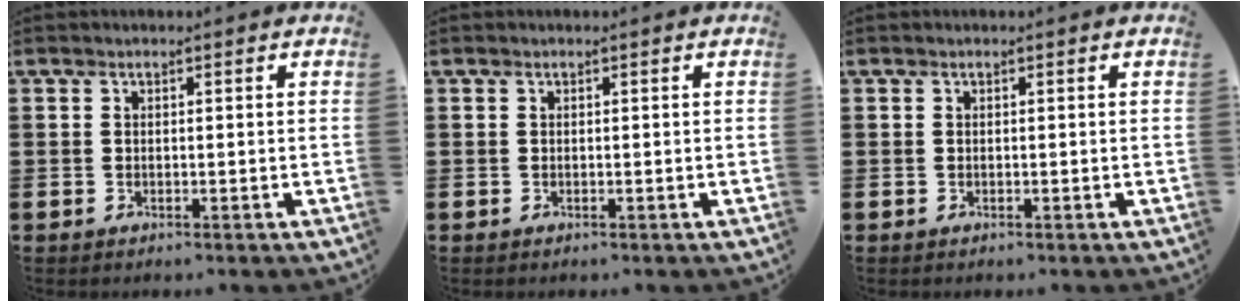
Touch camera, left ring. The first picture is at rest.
{"total": 0.0}
{"total": 0.0}